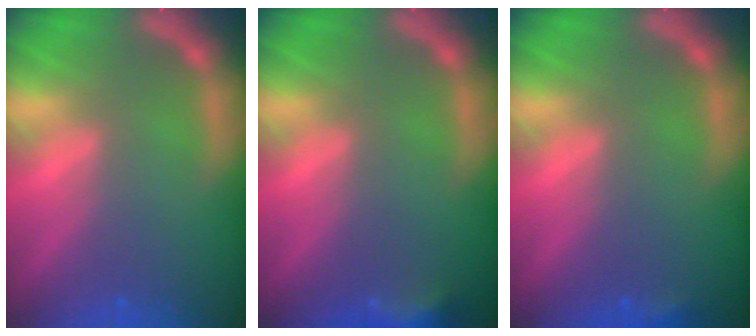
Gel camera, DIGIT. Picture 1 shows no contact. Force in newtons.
{"total": 3.4}
{"total": 0.9}